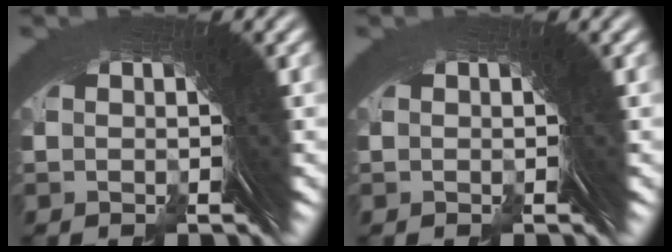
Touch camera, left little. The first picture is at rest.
{"total": 0.0}